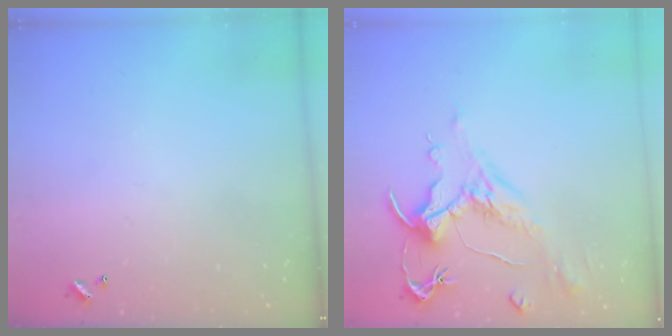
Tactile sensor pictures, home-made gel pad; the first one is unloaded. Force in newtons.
{"total": 1.6, "press": 0.7, "slide": 1.5}